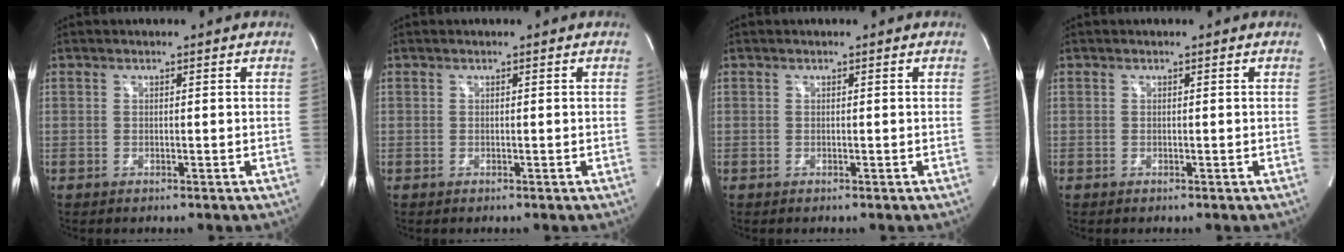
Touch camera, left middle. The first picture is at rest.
{"total": 0.0}
{"total": 0.0}
{"total": 0.0}